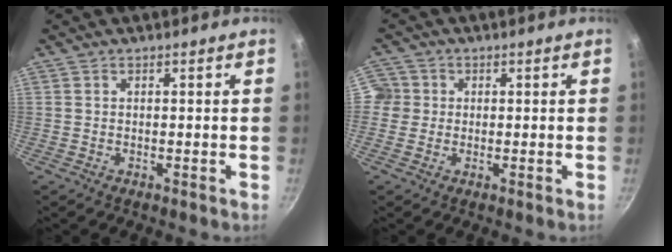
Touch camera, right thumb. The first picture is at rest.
{"total": 3.9, "force": [0.0, 3.9, 0.7], "torque": [0.017, 0.005, -0.010]}